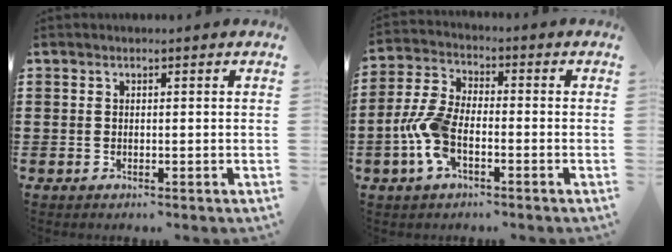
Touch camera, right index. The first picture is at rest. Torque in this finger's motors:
{"motor_torque": [1.77, -0.37, 0.79, 0.21]}